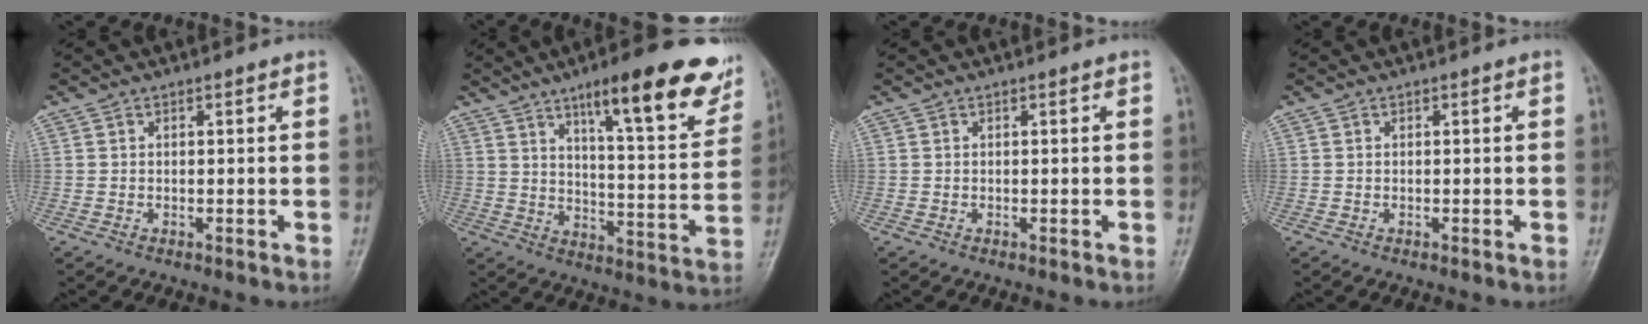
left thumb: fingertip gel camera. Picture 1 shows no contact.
{"total": 19.7, "force": [12.1, 4.6, 14.9], "torque": [-0.167, -0.052, 0.175]}
{"total": 0.0}
{"total": 0.0}